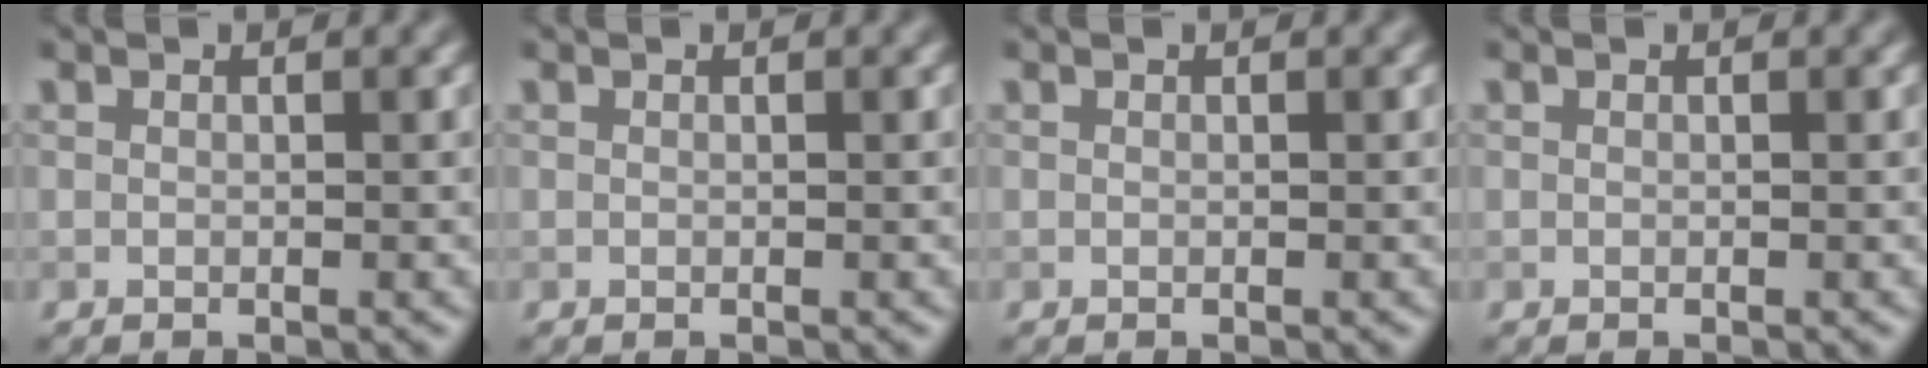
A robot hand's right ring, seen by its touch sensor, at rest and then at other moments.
{"total": 0.0}
{"total": 0.0}
{"total": 0.0}